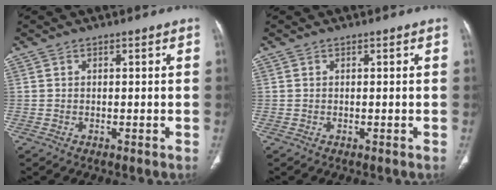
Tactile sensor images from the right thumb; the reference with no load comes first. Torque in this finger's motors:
{"motor_torque": [0.00, 0.00, -0.07, 0.07, 0.00]}